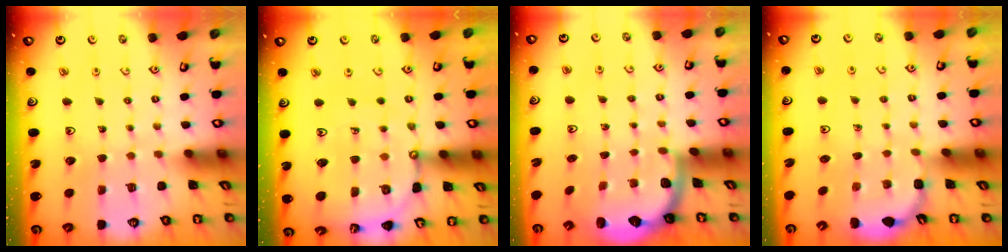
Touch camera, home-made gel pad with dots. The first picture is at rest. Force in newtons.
{"total": 12.6, "press": 12.4, "slide": 1.8}
{"total": 2.2, "press": 2.1, "slide": 0.8}
{"total": 2.8, "press": 1.8, "slide": 2.1}